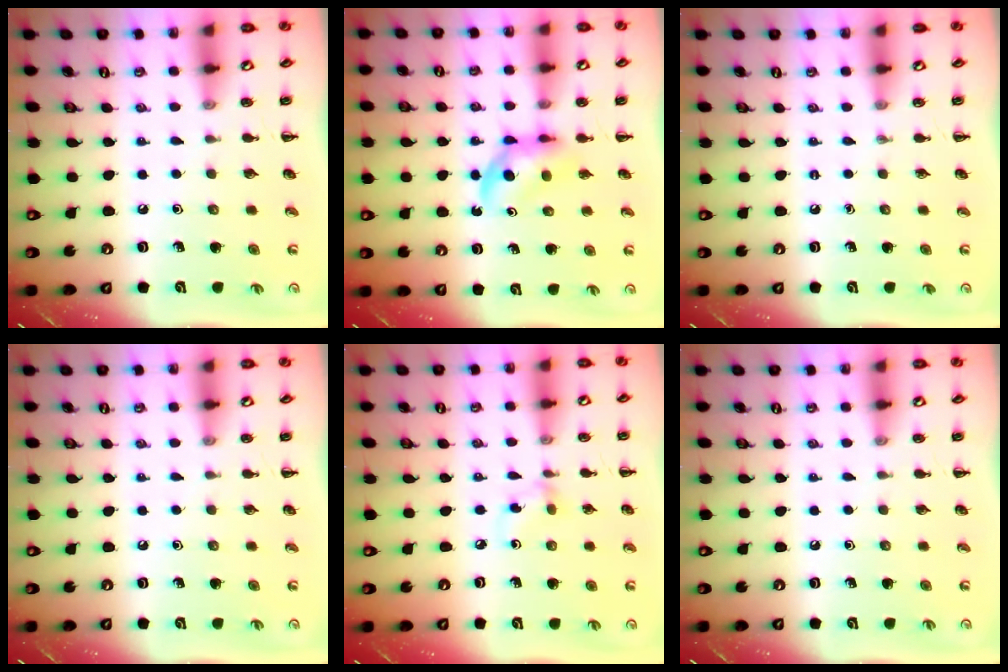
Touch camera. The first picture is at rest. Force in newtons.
{"total": 4.5, "press": 4.4, "slide": 1.2}
{"total": 0.0}
{"total": 0.0}
{"total": 3.6, "press": 3.4, "slide": 1.4}
{"total": 0.0}